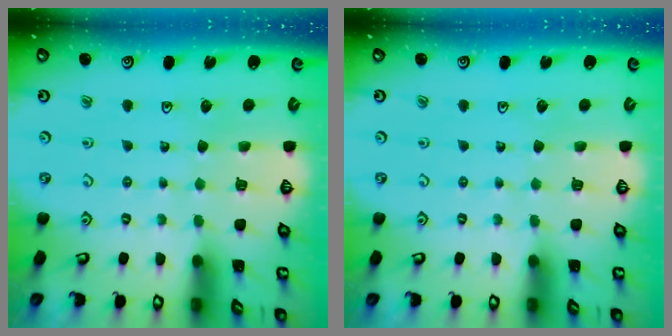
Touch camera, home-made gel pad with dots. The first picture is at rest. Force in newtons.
{"total": 0.0}